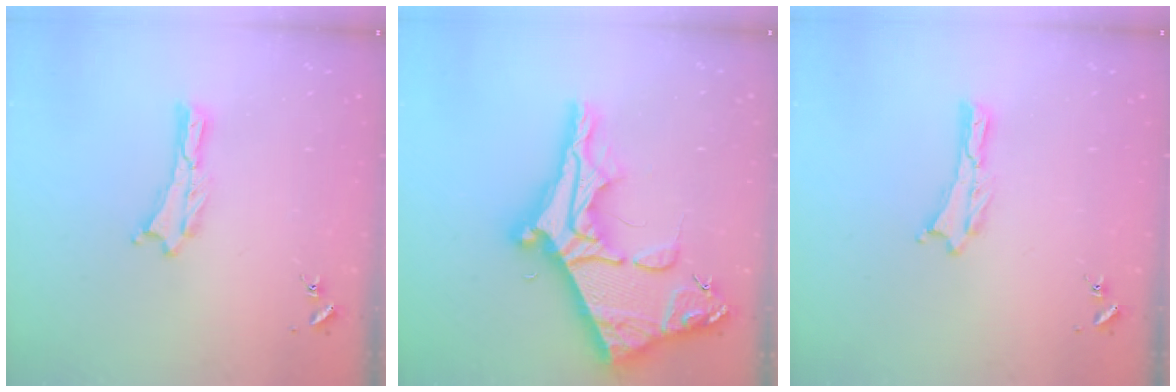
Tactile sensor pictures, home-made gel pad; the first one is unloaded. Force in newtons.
{"total": 13.4, "press": 13.4, "slide": 1.3}
{"total": 0.0}